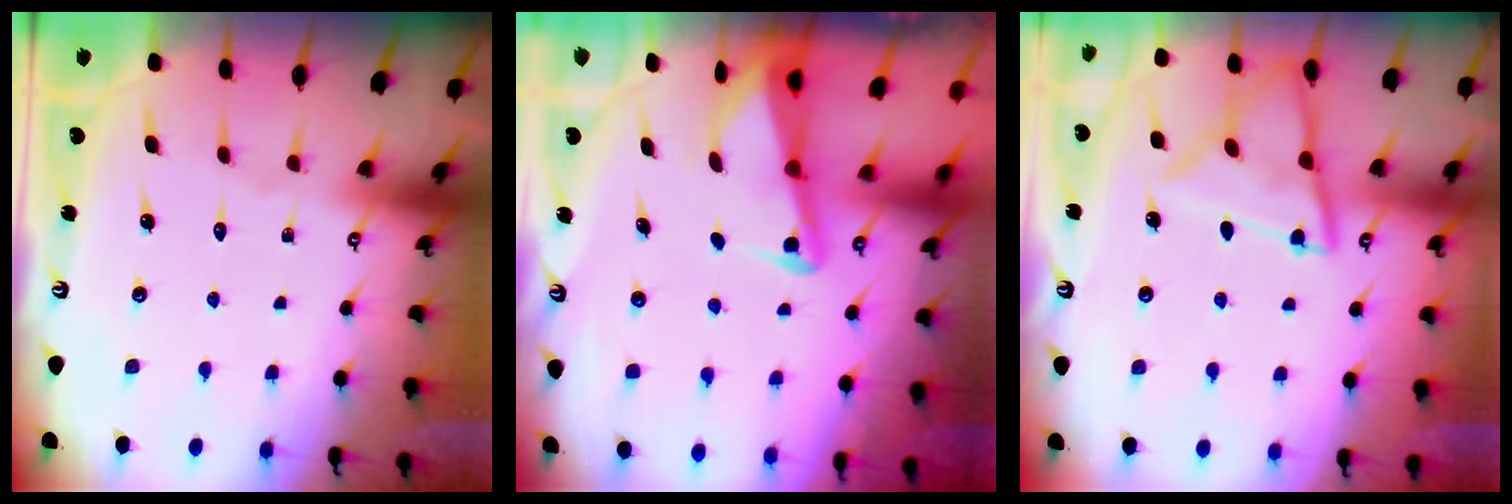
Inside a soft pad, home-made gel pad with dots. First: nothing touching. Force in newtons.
{"total": 2.3, "press": 2.3, "slide": 0.3}
{"total": 12.3, "press": 12.3, "slide": 0.7}